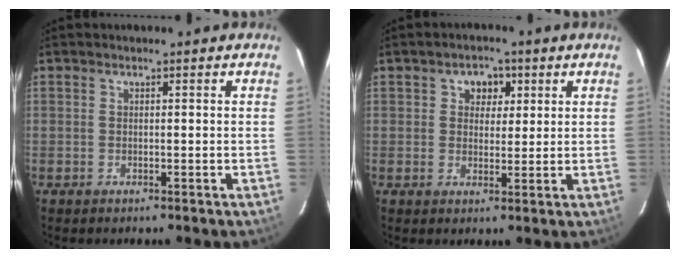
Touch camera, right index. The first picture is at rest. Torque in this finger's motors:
{"motor_torque": [0.06, -0.04, 0.06, 0.02]}